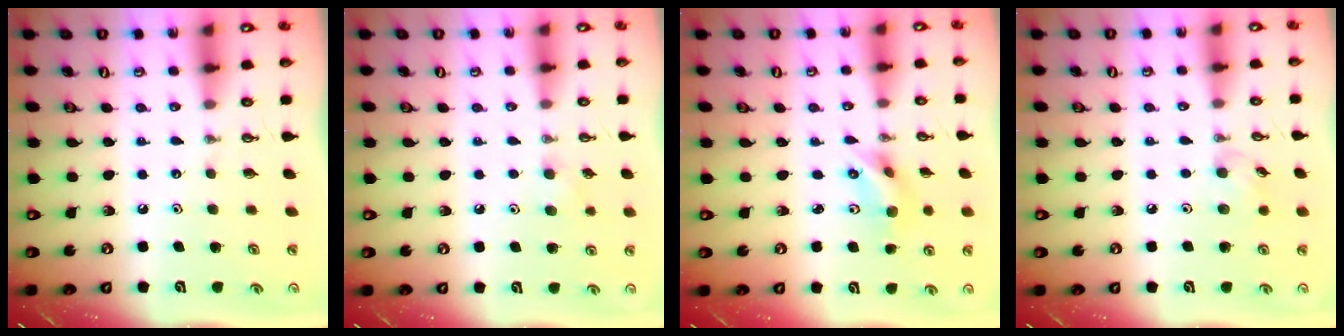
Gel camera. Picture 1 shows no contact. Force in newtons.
{"total": 6.4, "press": 6.2, "slide": 1.7}
{"total": 5.6, "press": 4.5, "slide": 3.3}
{"total": 6.5, "press": 6.4, "slide": 1.3}